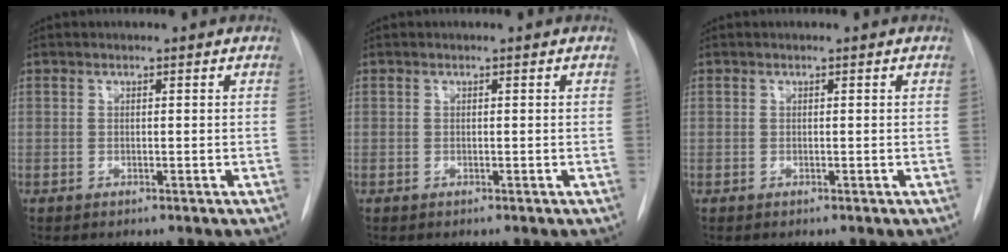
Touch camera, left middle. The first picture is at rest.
{"total": 0.0}
{"total": 0.0}